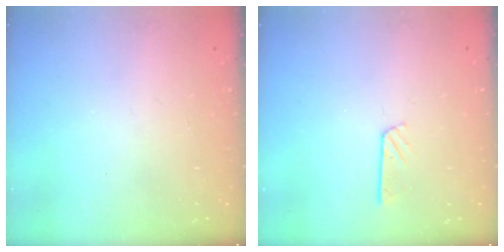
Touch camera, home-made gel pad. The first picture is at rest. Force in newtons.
{"total": 2.8, "press": 2.8, "slide": 0.2}